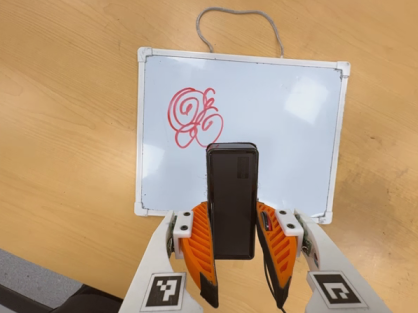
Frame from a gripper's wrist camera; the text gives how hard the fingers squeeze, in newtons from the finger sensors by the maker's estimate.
{"total": 4.8, "left": 3.4, "right": 6.2}